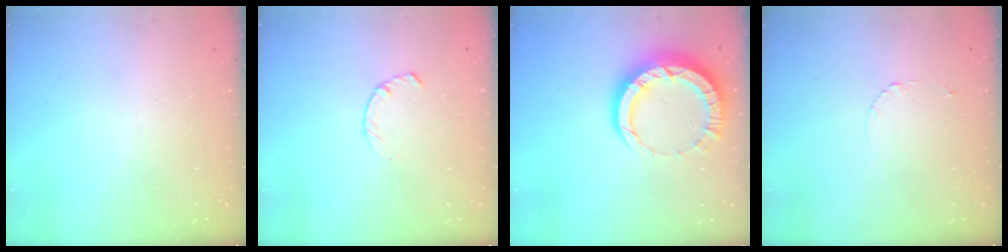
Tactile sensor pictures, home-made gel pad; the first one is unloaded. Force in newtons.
{"total": 2.4, "press": 2.3, "slide": 0.4}
{"total": 10.4, "press": 10.4, "slide": 1.0}
{"total": 1.6, "press": 1.6, "slide": 0.2}